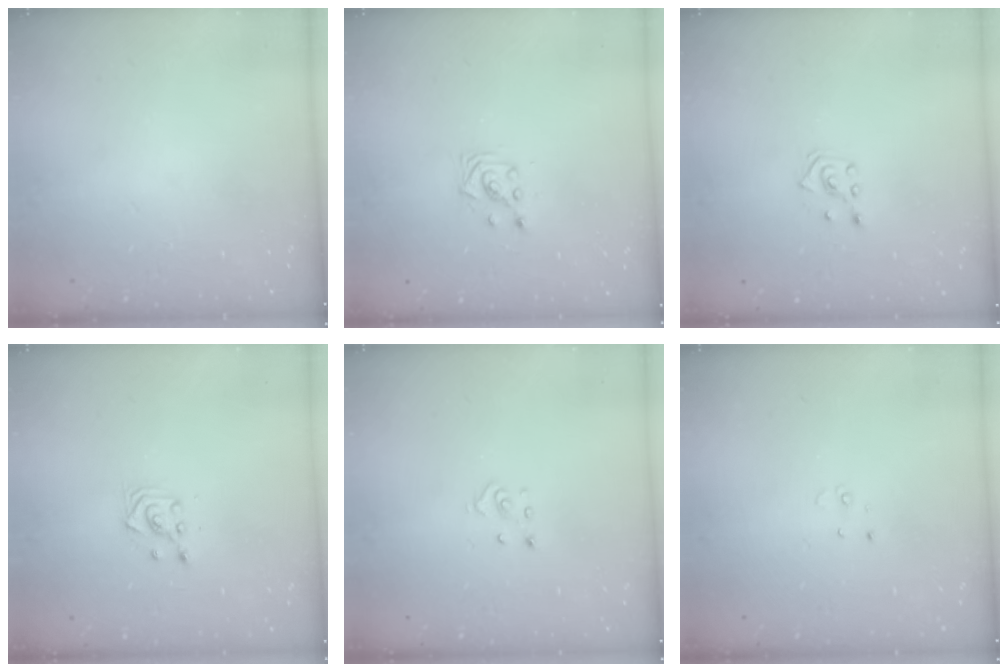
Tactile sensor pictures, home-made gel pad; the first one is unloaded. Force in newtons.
{"total": 3.7, "press": 3.7, "slide": 0.1}
{"total": 2.8, "press": 2.7, "slide": 0.7}
{"total": 3.0, "press": 2.9, "slide": 0.8}
{"total": 2.8, "press": 2.8, "slide": 0.3}
{"total": 2.3, "press": 2.3, "slide": 0.2}